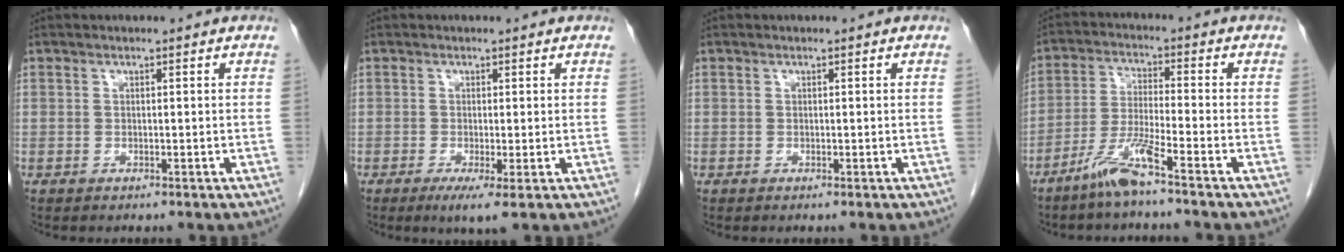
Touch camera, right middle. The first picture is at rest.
{"total": 3.3, "force": [-1.3, 0.2, 3.0], "torque": [-0.045, -0.010, -0.017]}
{"total": 0.0}
{"total": 6.6, "force": [-4.8, -0.6, 4.6], "torque": [-0.097, -0.014, -0.103]}